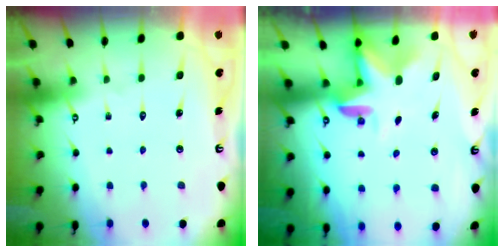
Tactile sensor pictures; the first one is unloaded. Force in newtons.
{"total": 3.0, "press": 3.0, "slide": 0.4}